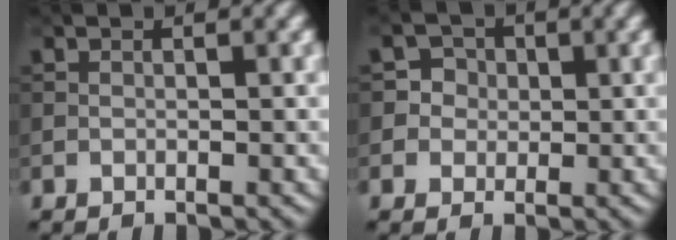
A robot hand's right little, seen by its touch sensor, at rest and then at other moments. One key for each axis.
{"total": 2.1, "fx": 0.1, "fy": 2.1, "fz": 0.3, "tx": 0.001, "ty": -0.002, "tz": 0.010}